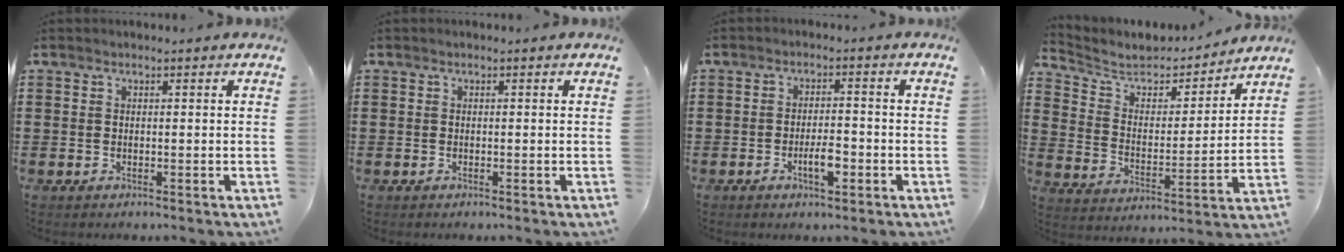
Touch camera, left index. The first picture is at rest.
{"total": 0.0}
{"total": 4.1, "force": [-1.6, 1.5, 3.5], "torque": [-0.059, 0.007, -0.027]}
{"total": 6.1, "force": [5.6, 1.8, 1.7], "torque": [-0.064, -0.042, 0.091]}